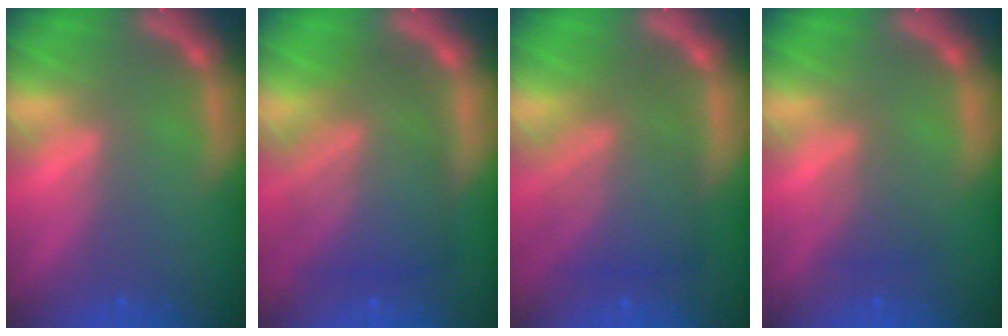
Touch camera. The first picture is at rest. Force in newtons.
{"total": 8.7}
{"total": 7.6}
{"total": 2.0}